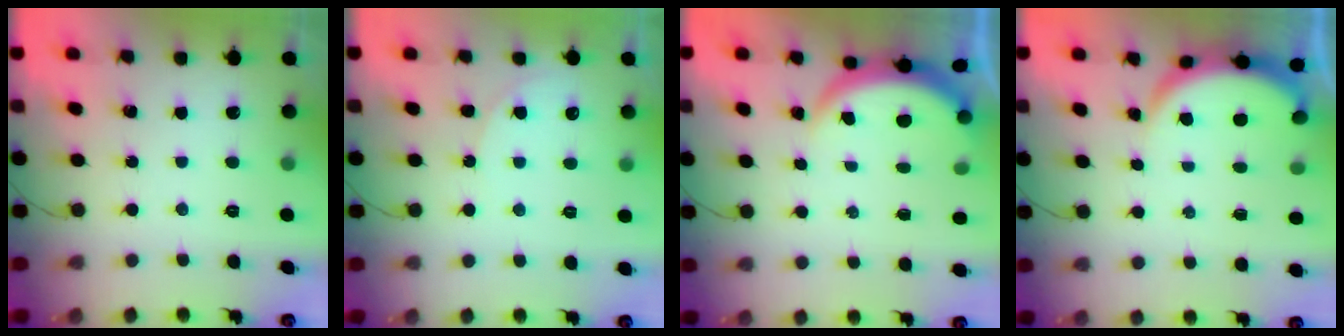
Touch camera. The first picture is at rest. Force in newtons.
{"total": 5.0, "press": 5.0, "slide": 0.6}
{"total": 3.9, "press": 3.9, "slide": 0.2}
{"total": 4.3, "press": 4.3, "slide": 0.6}